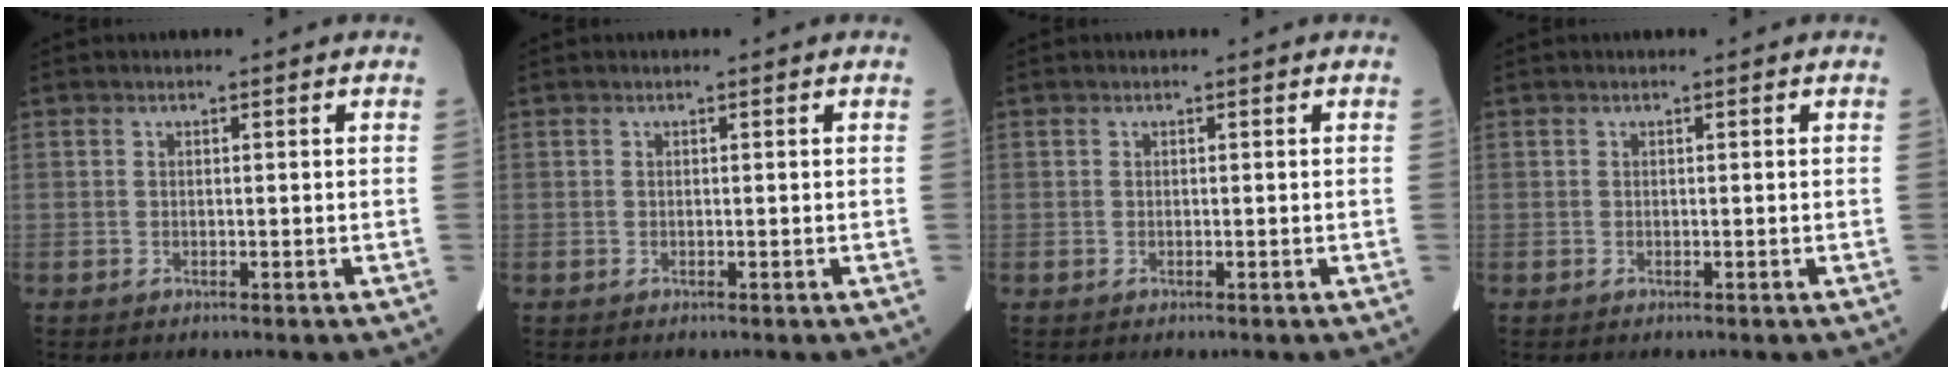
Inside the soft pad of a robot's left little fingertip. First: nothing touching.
{"total": 0.0}
{"total": 0.0}
{"total": 0.0}